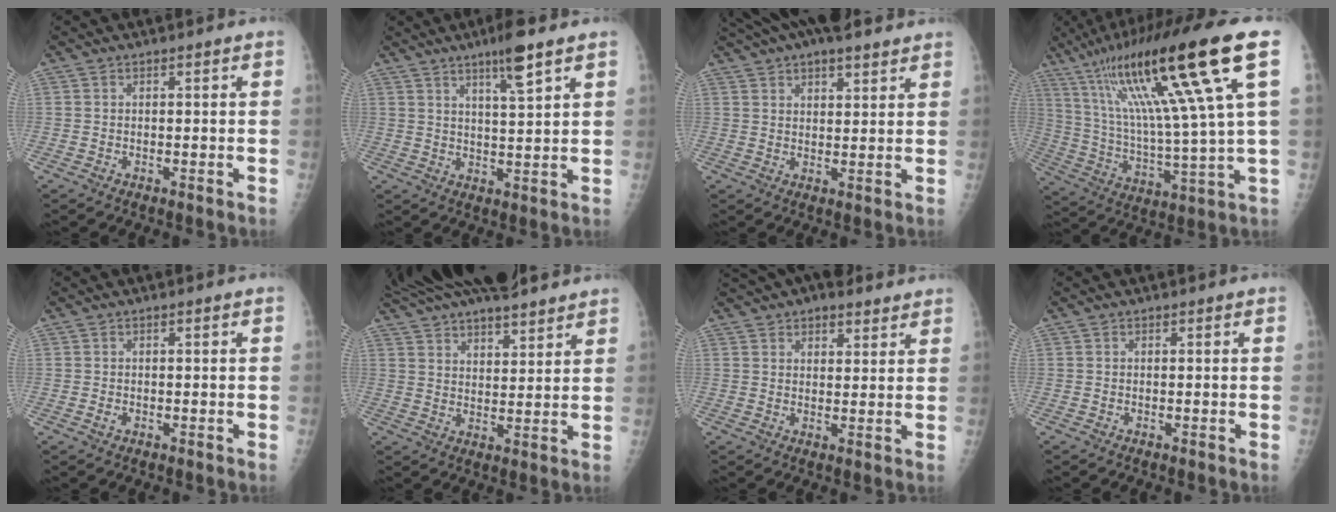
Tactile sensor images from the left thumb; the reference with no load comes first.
{"total": 7.1, "force": [4.4, 0.6, 5.5], "torque": [-0.094, -0.025, 0.076]}
{"total": 14.3, "force": [10.6, 5.3, 8.0], "torque": [-0.116, 0.010, 0.165]}
{"total": 26.1, "force": [11.7, 2.6, 23.1], "torque": [-0.412, -0.014, 0.195]}
{"total": 0.8, "force": [-0.2, 0.5, 0.7], "torque": [-0.011, 0.003, -0.002]}
{"total": 19.9, "force": [16.5, 6.1, 9.4], "torque": [-0.152, -0.010, 0.259]}
{"total": 8.4, "force": [6.1, 4.0, 4.1], "torque": [-0.036, -0.005, 0.097]}
{"total": 0.0}